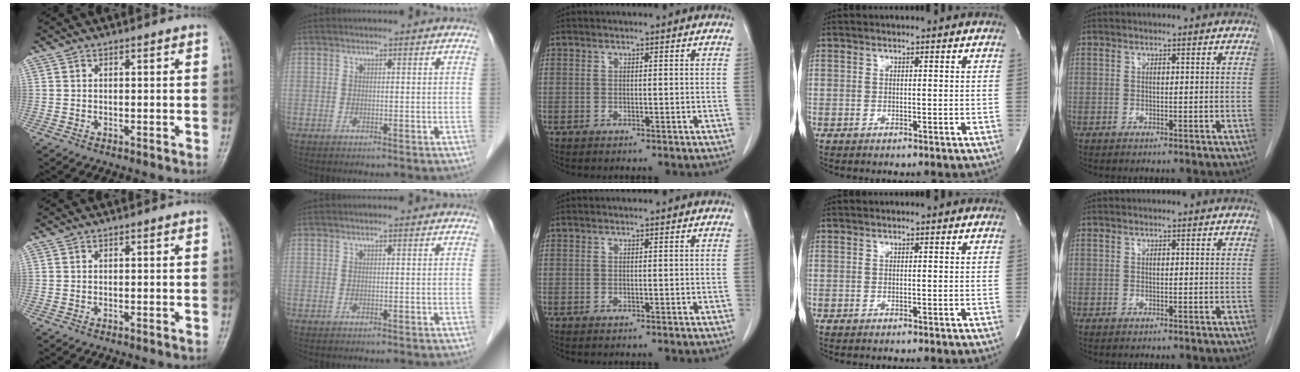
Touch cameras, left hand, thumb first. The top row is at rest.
{}